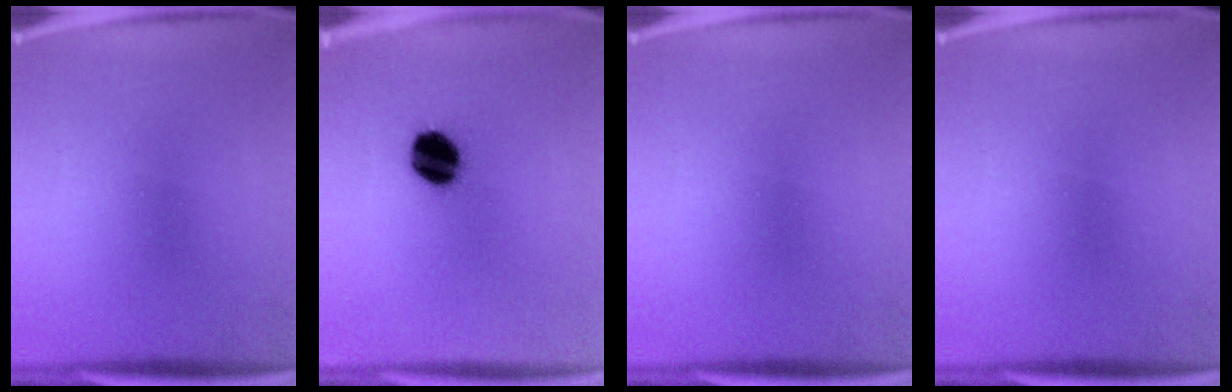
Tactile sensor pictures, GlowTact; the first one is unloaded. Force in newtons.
{"total": 10.8}
{"total": 0.0}
{"total": 0.0}